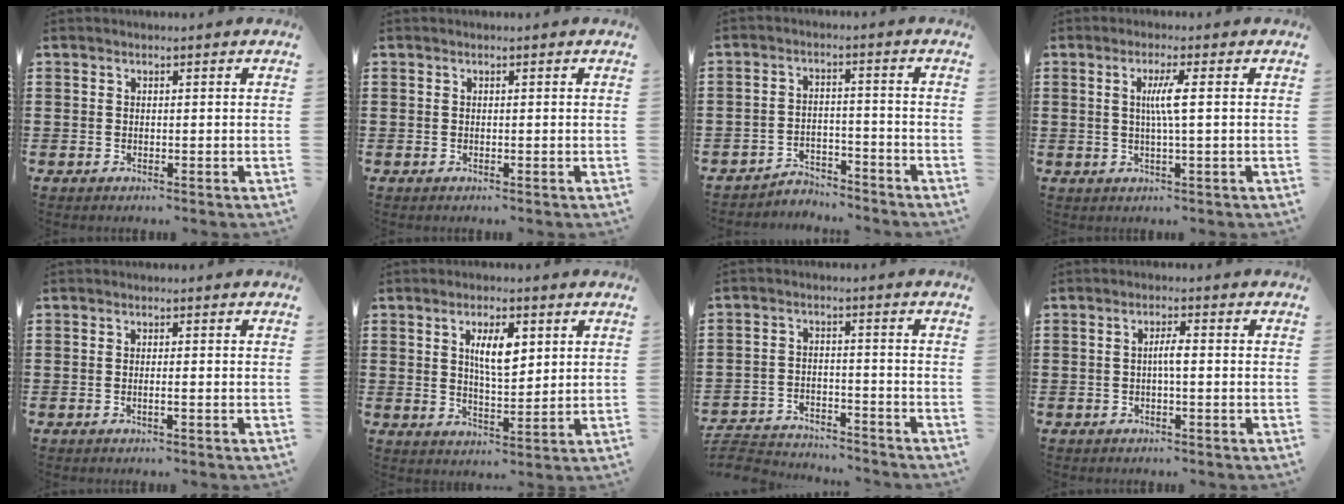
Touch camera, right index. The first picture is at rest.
{"total": 0.0}
{"total": 3.8, "force": [-3.7, 0.7, 0.2], "torque": [-0.010, 0.007, -0.079]}
{"total": 3.7, "force": [0.4, -0.3, 3.7], "torque": [-0.072, -0.003, 0.002]}
{"total": 1.0, "force": [-0.5, -0.2, 0.9], "torque": [-0.014, -0.006, -0.008]}
{"total": 5.9, "force": [2.1, 2.0, 5.2], "torque": [-0.099, 0.004, 0.032]}
{"total": 4.8, "force": [-4.7, 0.5, 0.4], "torque": [-0.024, 0.002, -0.100]}
{"total": 2.2, "force": [-0.3, 0.3, 2.2], "torque": [-0.041, 0.002, -0.007]}